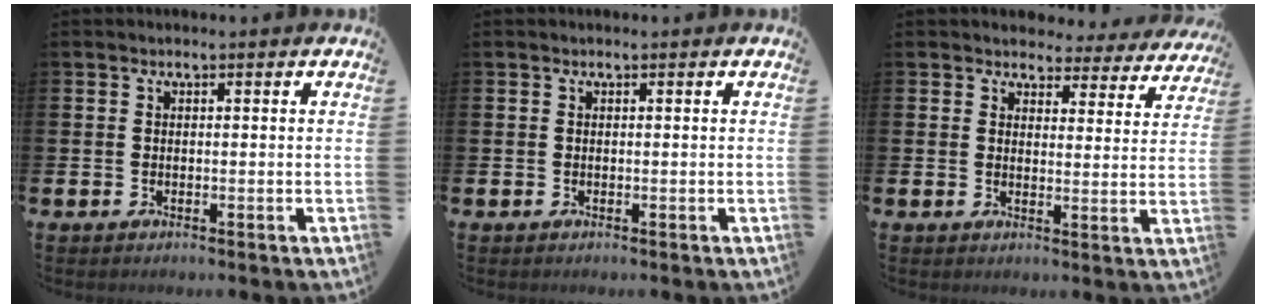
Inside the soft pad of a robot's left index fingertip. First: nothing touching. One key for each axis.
{"total": 0.0}
{"total": 3.6, "fx": 3.3, "fy": 1.4, "fz": 0.1, "tx": -0.006, "ty": -0.024, "tz": 0.054}